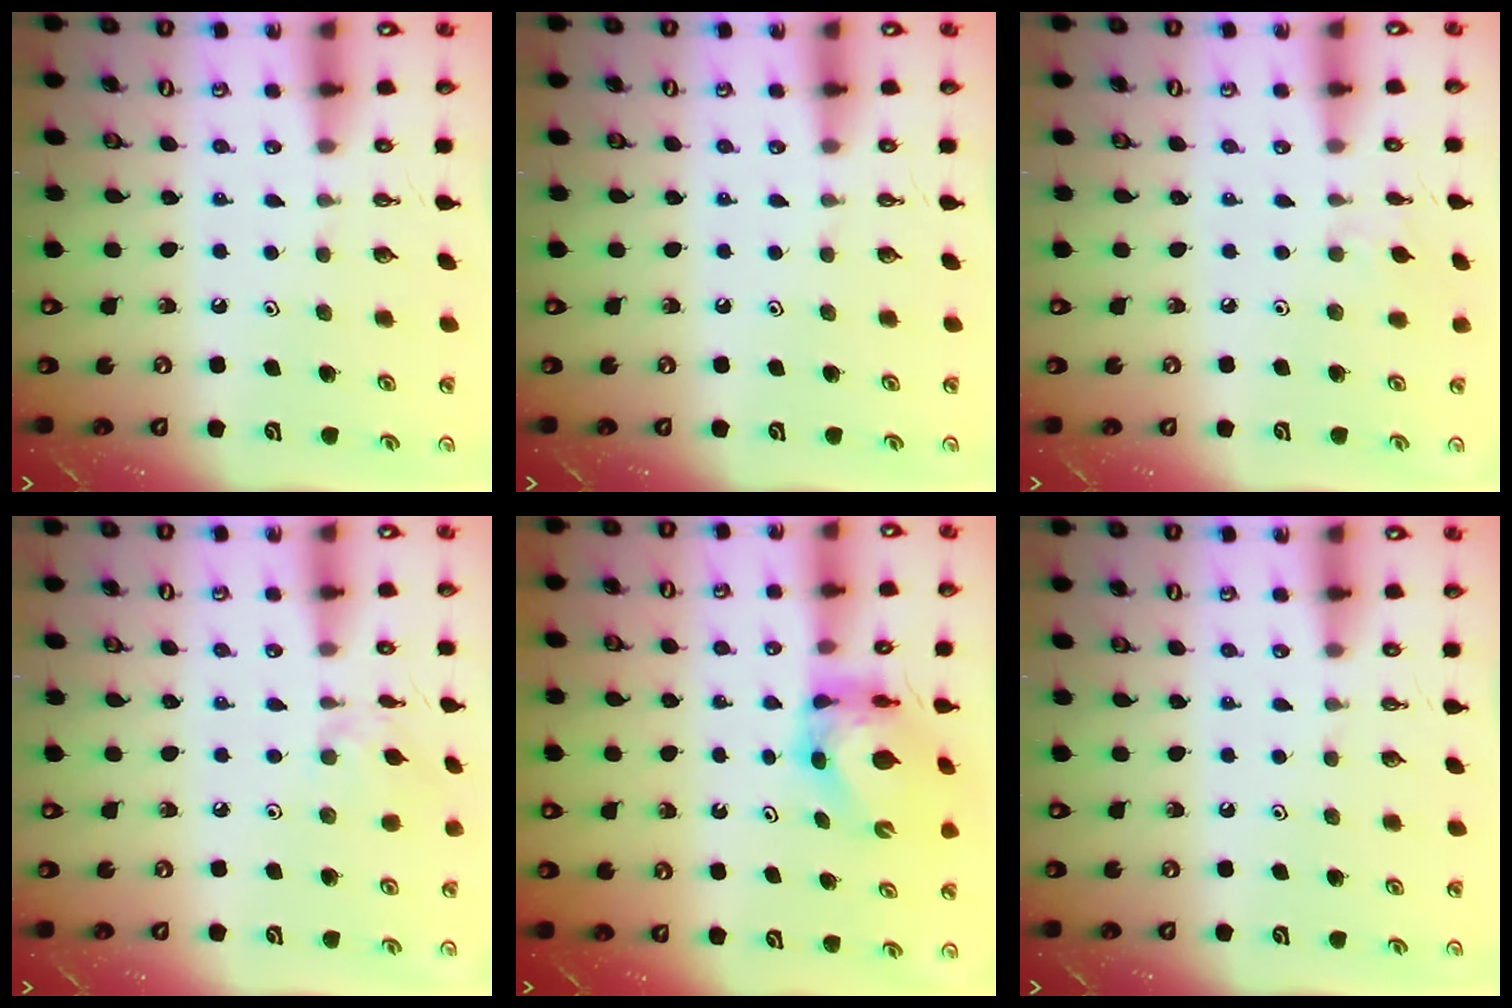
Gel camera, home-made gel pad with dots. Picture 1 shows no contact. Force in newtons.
{"total": 0.0}
{"total": 2.3, "press": 2.3, "slide": 0.6}
{"total": 2.0, "press": 1.9, "slide": 0.5}
{"total": 5.6, "press": 5.6, "slide": 0.2}
{"total": 0.0}